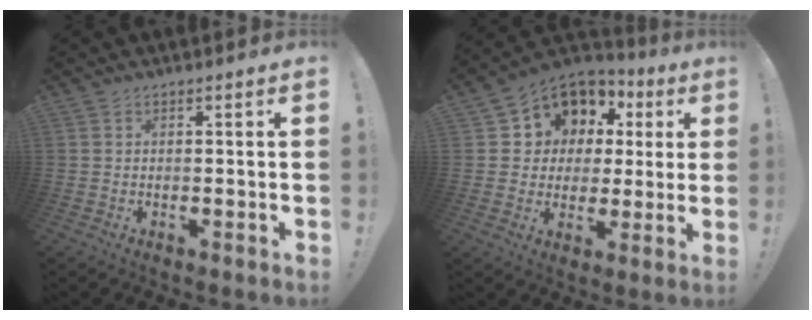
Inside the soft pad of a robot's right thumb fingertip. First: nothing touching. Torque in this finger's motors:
{"motor_torque": [0.51, 2.08, -0.03, 0.09, 0.32]}